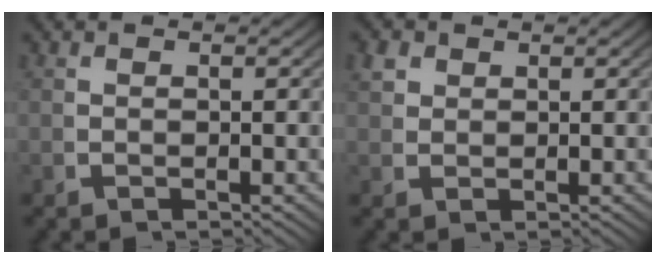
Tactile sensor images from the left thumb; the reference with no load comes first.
{"total": 1.9, "force": [1.2, 1.2, 0.7], "torque": [-0.019, -0.004, 0.030]}